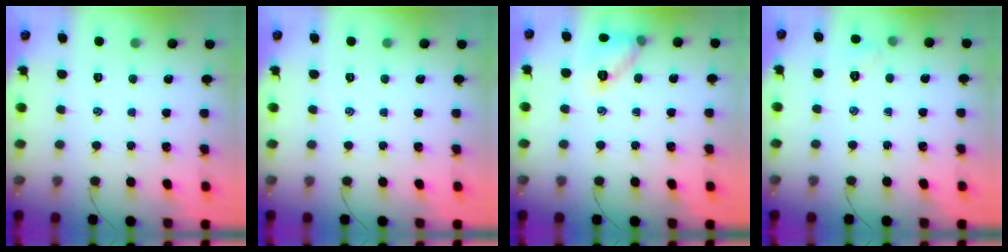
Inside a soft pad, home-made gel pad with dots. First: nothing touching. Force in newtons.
{"total": 0.0}
{"total": 9.3, "press": 9.2, "slide": 1.2}
{"total": 4.1, "press": 4.0, "slide": 1.1}